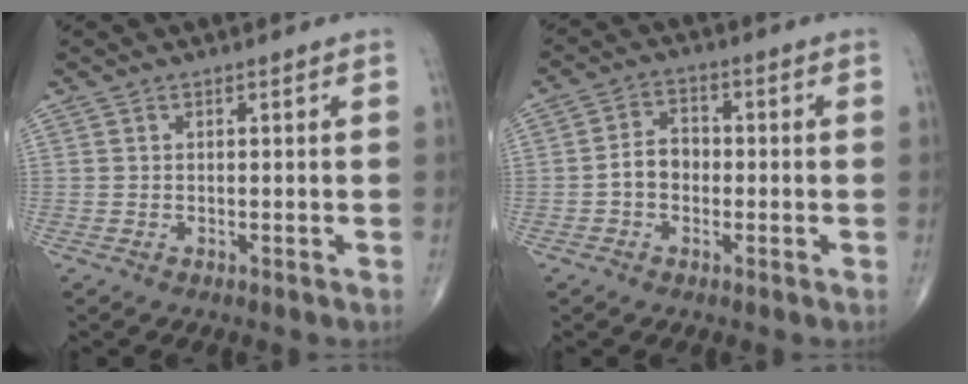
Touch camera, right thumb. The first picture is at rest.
{"total": 4.9, "force": [-0.8, 3.3, 3.6], "torque": [-0.060, 0.022, -0.021]}